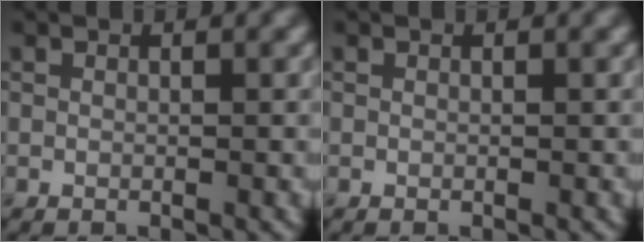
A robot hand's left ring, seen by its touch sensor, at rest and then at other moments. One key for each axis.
{"total": 0.0}